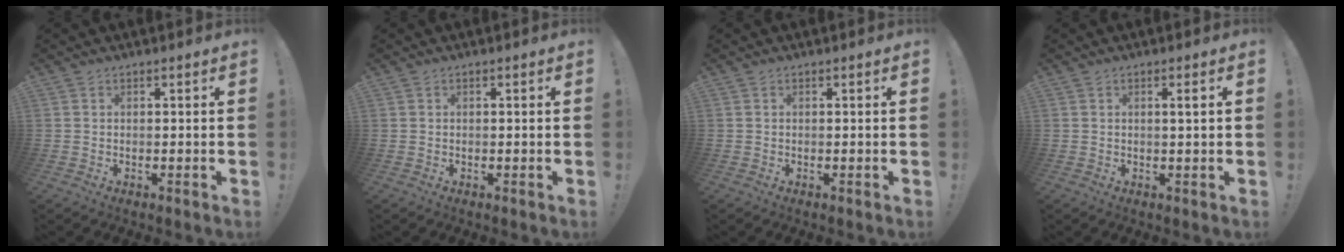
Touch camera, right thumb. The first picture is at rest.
{"total": 0.0}
{"total": 0.0}
{"total": 2.3, "force": [0.5, -0.3, 2.3], "torque": [-0.028, -0.006, 0.004]}